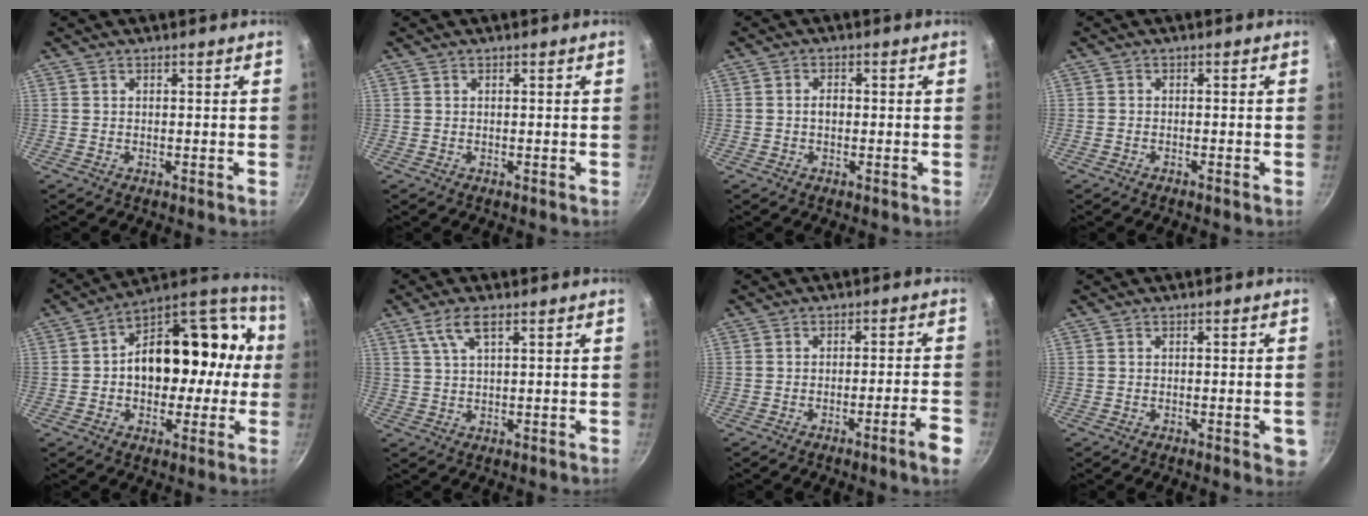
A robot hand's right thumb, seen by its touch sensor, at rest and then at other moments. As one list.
[{"total": 0.0}, {"total": 1.9, "force": [-0.2, 1.3, 1.4], "torque": [-0.017, 0.008, -0.004]}, {"total": 0.6, "force": [-0.6, 0.1, 0.2], "torque": [-0.017, 0.009, -0.013]}, {"total": 22.8, "force": [0.6, 16.0, 16.3], "torque": [-0.193, 0.064, 0.007]}, {"total": 4.8, "force": [2.4, 1.5, 3.9], "torque": [-0.079, 0.000, 0.051]}, {"total": 5.5, "force": [-3.1, -0.1, 4.5], "torque": [-0.063, 0.026, -0.040]}, {"total": 3.3, "force": [-1.2, 1.1, 2.8], "torque": [-0.028, -0.001, -0.017]}]